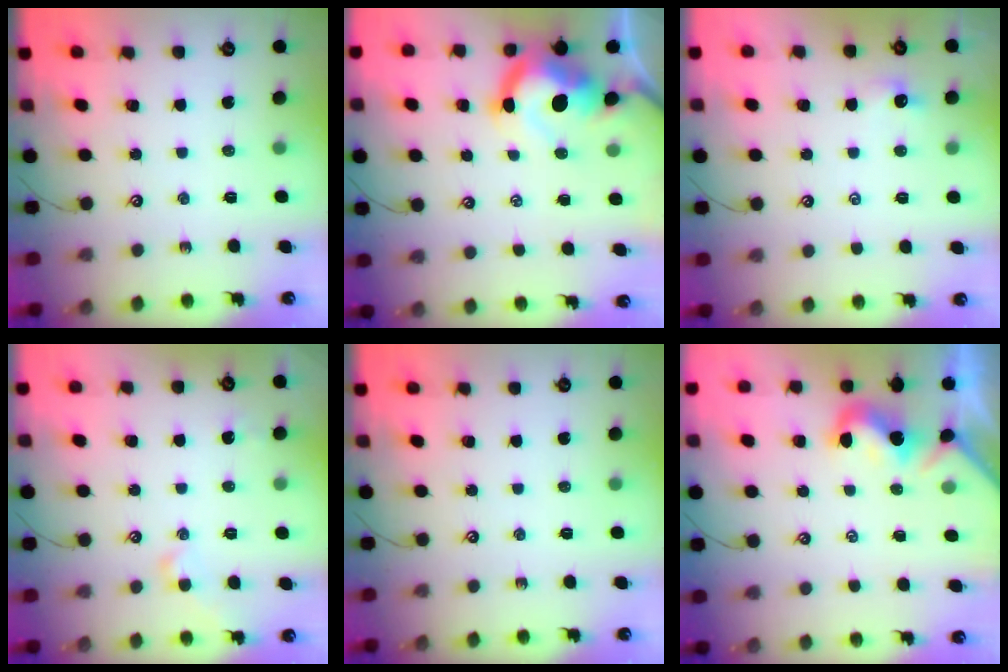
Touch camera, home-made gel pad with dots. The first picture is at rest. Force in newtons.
{"total": 10.8, "press": 10.6, "slide": 2.1}
{"total": 1.1, "press": 1.0, "slide": 0.4}
{"total": 2.6, "press": 2.5, "slide": 0.8}
{"total": 0.0}
{"total": 0.0}